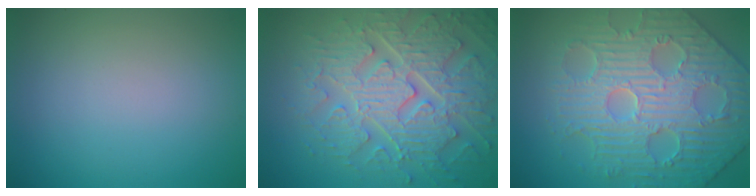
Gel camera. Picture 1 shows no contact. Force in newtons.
{"total": 8.0, "press": 6.5, "slide": 4.7}
{"total": 7.2, "press": 6.0, "slide": 3.9}